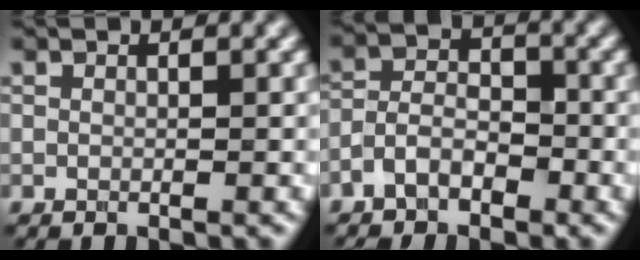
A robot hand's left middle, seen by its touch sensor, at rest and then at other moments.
{"total": 3.5, "force": [-2.3, 2.0, 1.8], "torque": [-0.032, 0.007, -0.053]}